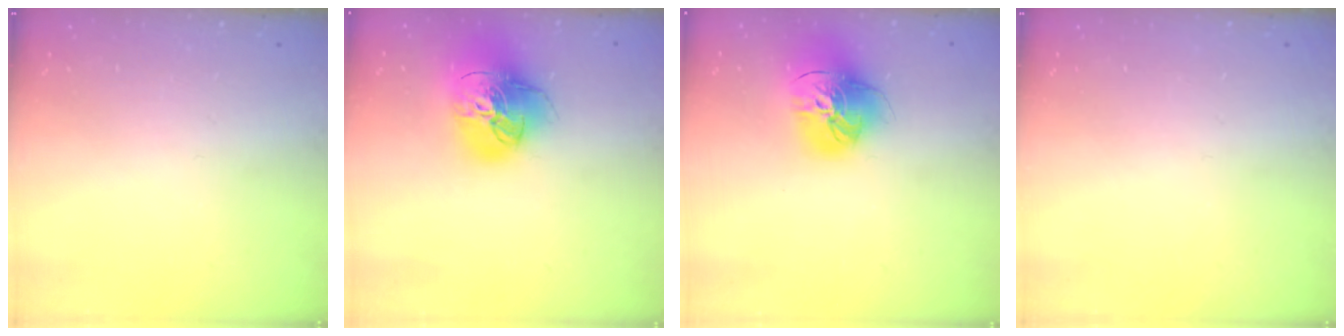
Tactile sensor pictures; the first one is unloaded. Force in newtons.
{"total": 21.8, "press": 21.6, "slide": 2.6}
{"total": 17.7, "press": 17.6, "slide": 1.8}
{"total": 0.0}